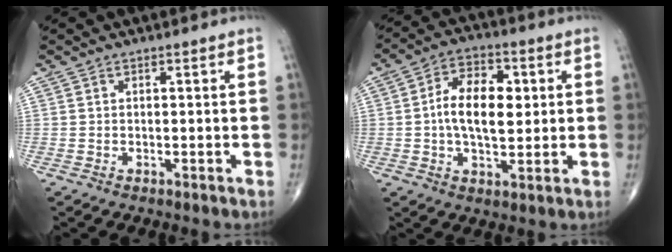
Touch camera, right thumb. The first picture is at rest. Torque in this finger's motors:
{"motor_torque": [0.19, 0.32, 0.84, 0.59, 0.20]}